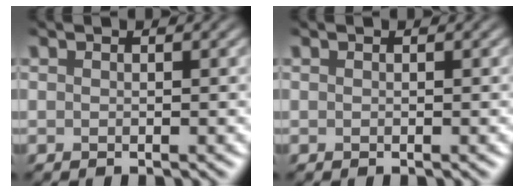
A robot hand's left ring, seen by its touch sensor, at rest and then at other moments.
{"total": 0.0}